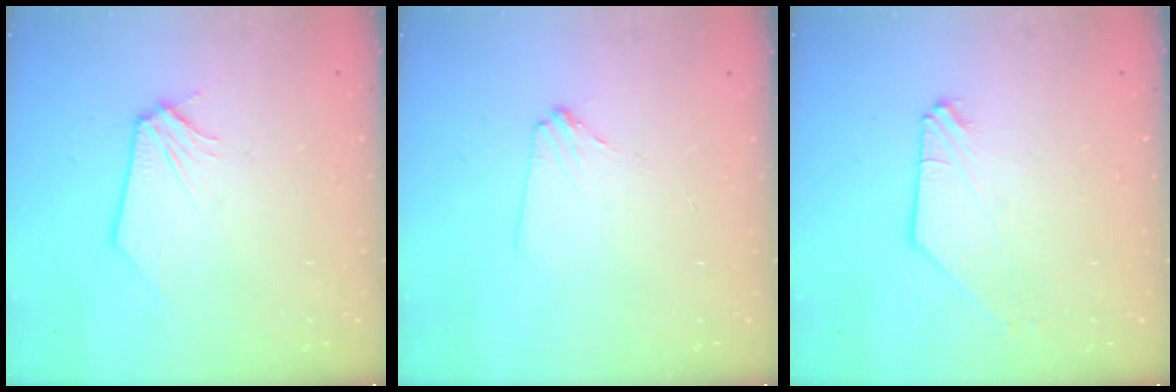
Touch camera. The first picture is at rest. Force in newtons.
{"total": 2.3, "press": 2.3, "slide": 0.2}
{"total": 0.0}